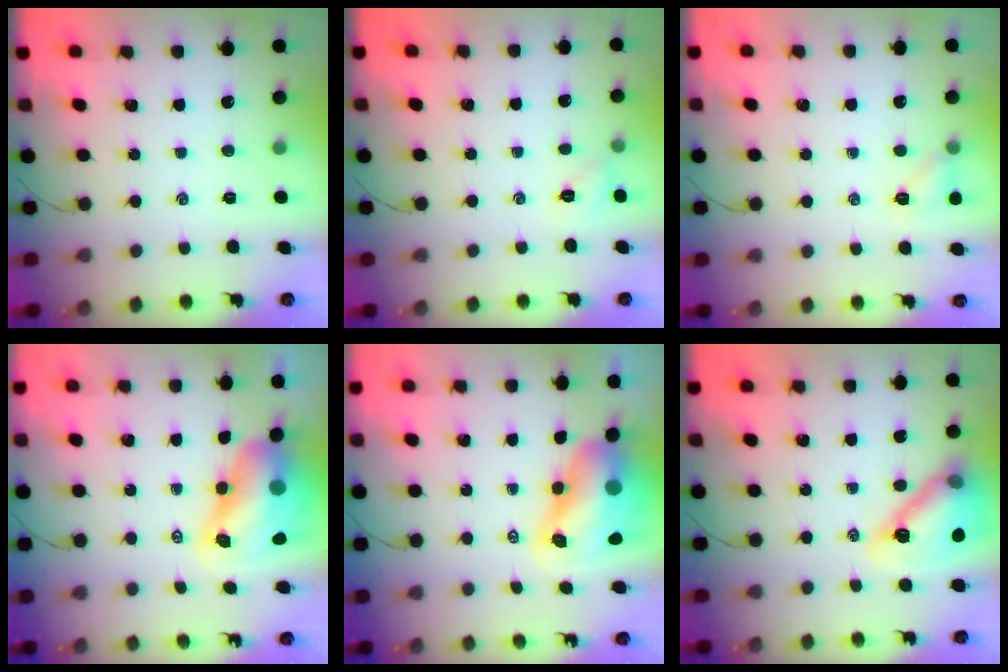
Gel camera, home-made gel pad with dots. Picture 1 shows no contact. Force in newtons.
{"total": 3.3, "press": 3.3, "slide": 0.2}
{"total": 5.2, "press": 4.9, "slide": 1.5}
{"total": 12.0, "press": 11.5, "slide": 3.6}
{"total": 12.0, "press": 11.5, "slide": 3.6}
{"total": 17.9, "press": 17.7, "slide": 2.6}